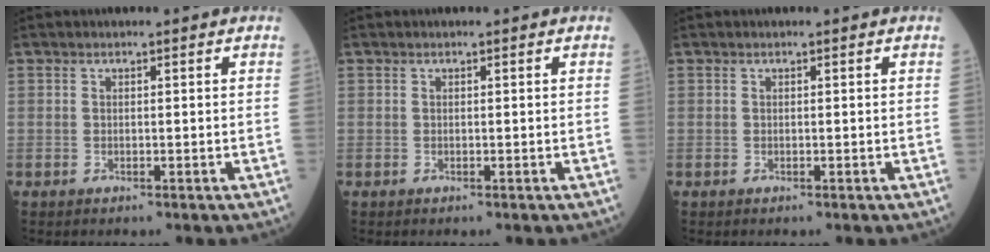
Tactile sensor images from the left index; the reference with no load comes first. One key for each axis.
{"total": 0.0}
{"total": 0.0}